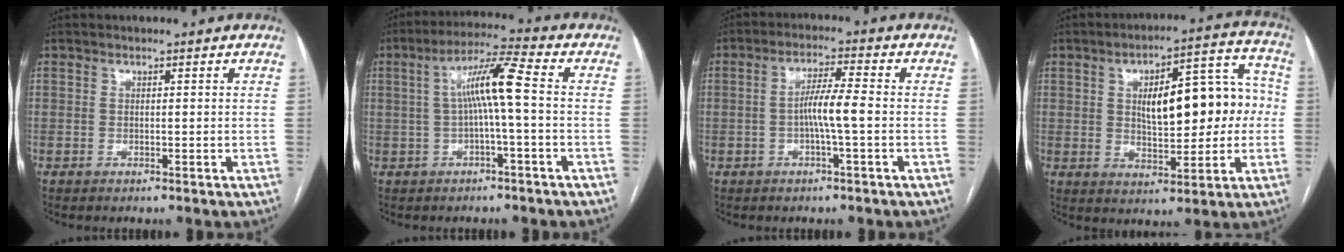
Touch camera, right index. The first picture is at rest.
{"total": 7.8, "force": [0.2, -0.1, 7.8], "torque": [-0.141, 0.023, 0.002]}
{"total": 5.2, "force": [-0.8, -0.1, 5.1], "torque": [-0.097, 0.007, -0.017]}
{"total": 15.3, "force": [1.1, 6.0, 14.0], "torque": [-0.192, 0.042, 0.026]}